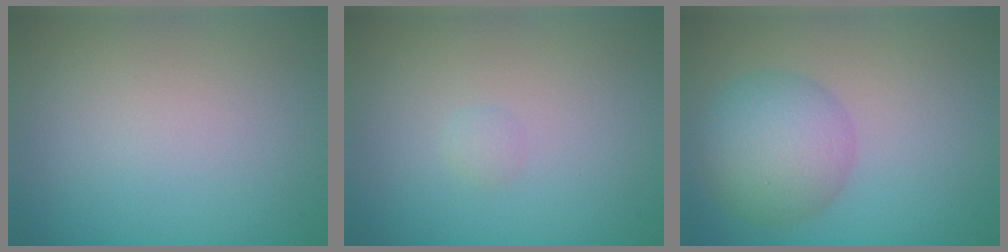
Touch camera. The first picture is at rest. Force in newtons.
{"total": 0.6, "press": 0.6, "slide": 0.0}
{"total": 5.9, "press": 5.8, "slide": 0.2}